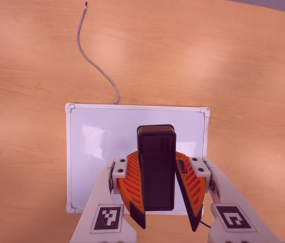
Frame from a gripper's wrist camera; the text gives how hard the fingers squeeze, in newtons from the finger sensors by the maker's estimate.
{"total": 8.3, "left": 8.8, "right": 7.8}